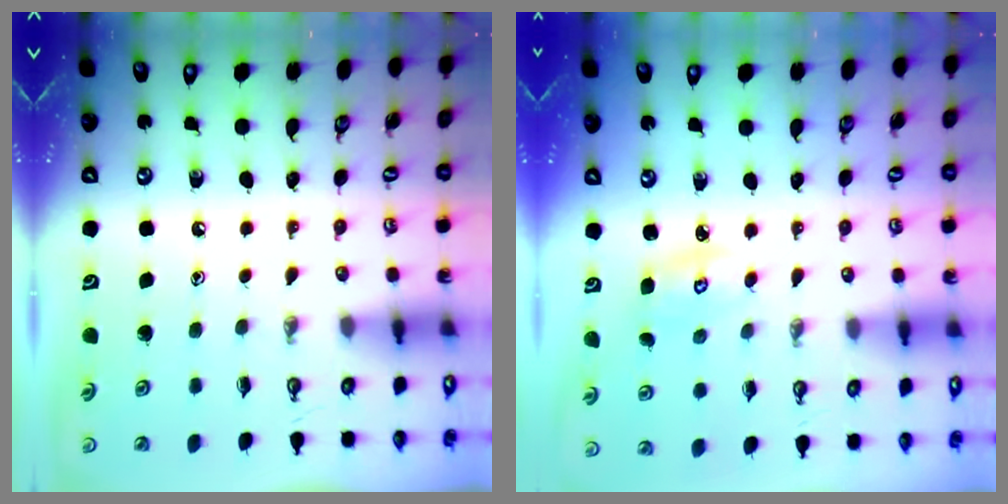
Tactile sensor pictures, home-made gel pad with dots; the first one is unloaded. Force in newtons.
{"total": 5.0, "press": 5.0, "slide": 0.6}